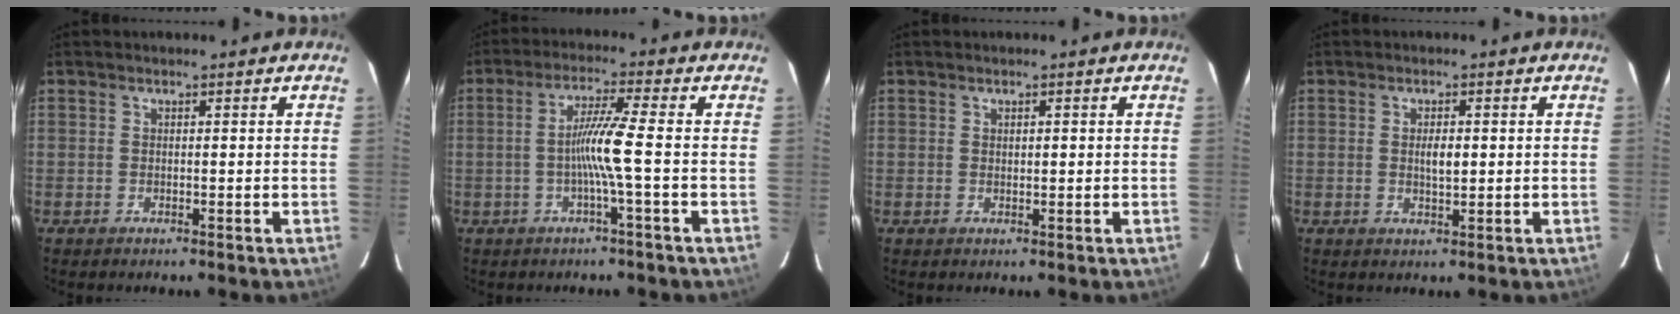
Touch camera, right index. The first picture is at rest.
{"total": 6.1, "force": [-1.0, -1.4, 5.9], "torque": [-0.113, 0.004, -0.021]}
{"total": 0.8, "force": [0.3, 0.4, 0.7], "torque": [-0.013, 0.000, 0.007]}
{"total": 2.5, "force": [0.3, 0.8, 2.3], "torque": [-0.042, 0.000, 0.005]}